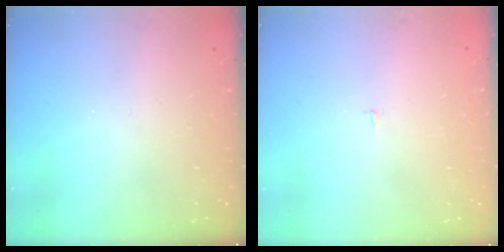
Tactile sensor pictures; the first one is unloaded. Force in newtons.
{"total": 1.2, "press": 1.2, "slide": 0.1}